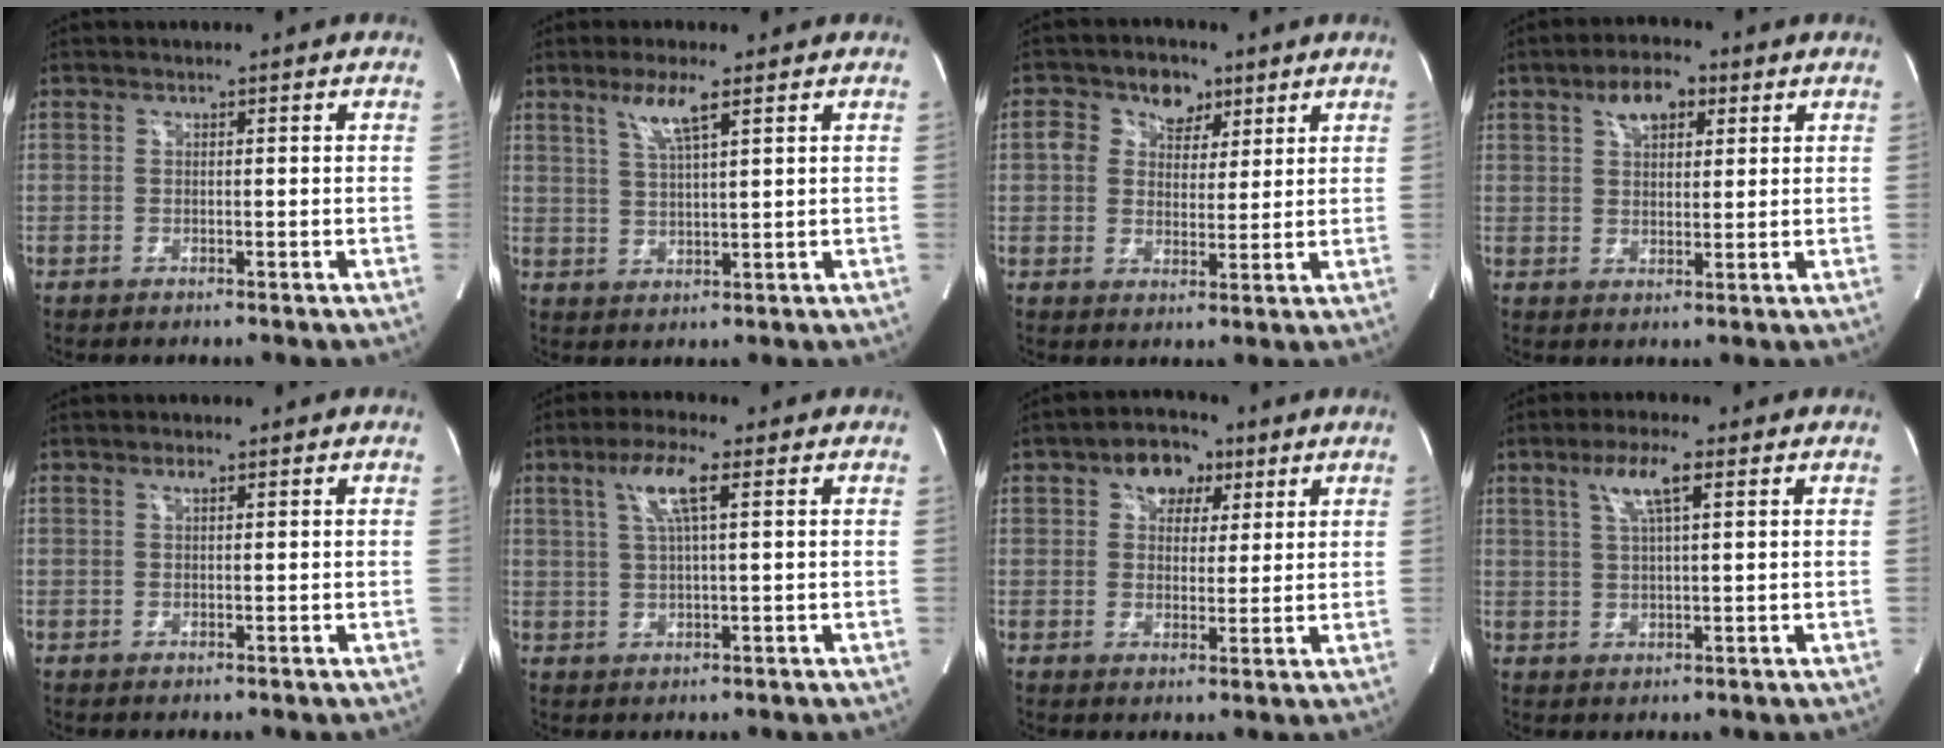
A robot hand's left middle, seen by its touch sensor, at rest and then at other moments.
{"total": 5.2, "force": [3.1, 0.1, 4.1], "torque": [-0.087, -0.004, 0.060]}
{"total": 6.6, "force": [3.0, 4.8, 3.4], "torque": [-0.058, 0.019, 0.052]}
{"total": 6.0, "force": [3.2, 2.8, 4.3], "torque": [-0.080, 0.012, 0.054]}
{"total": 0.9, "force": [0.6, 0.1, 0.7], "torque": [-0.018, -0.003, 0.012]}
{"total": 6.2, "force": [2.6, 0.4, 5.7], "torque": [-0.118, 0.006, 0.050]}
{"total": 6.4, "force": [3.2, 4.2, 3.6], "torque": [-0.056, 0.020, 0.051]}
{"total": 5.9, "force": [2.8, 0.6, 5.1], "torque": [-0.106, 0.005, 0.053]}